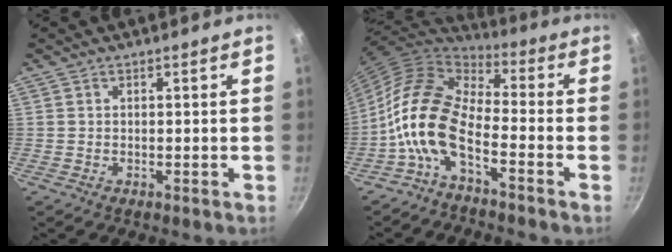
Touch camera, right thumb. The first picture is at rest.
{"total": 14.3, "force": [-5.6, 7.2, 11.0], "torque": [-0.206, 0.056, -0.126]}